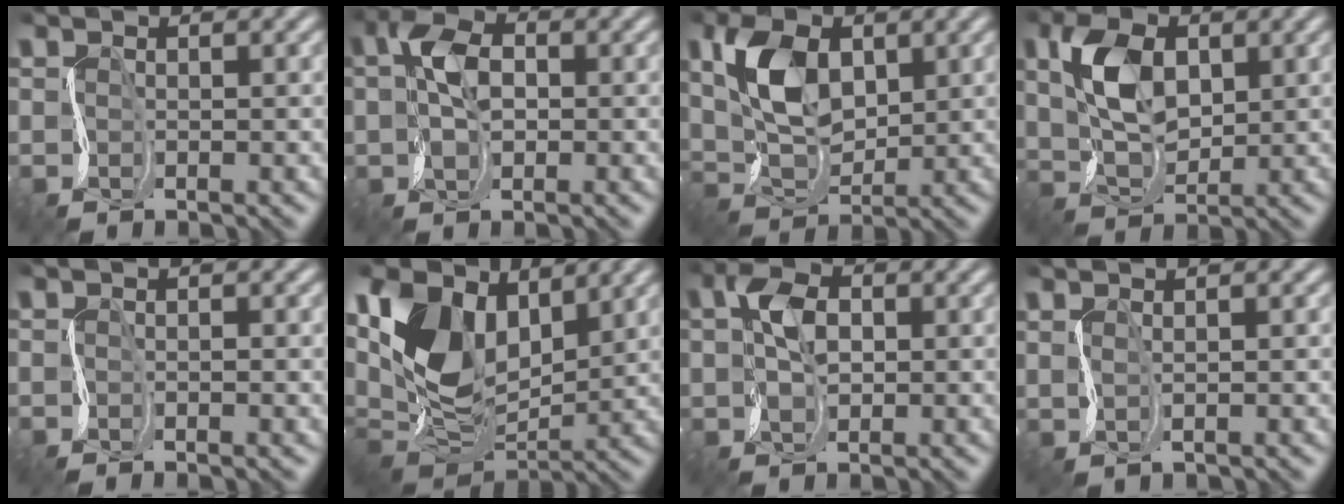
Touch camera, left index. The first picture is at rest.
{"total": 4.2, "force": [0.4, 2.5, 3.3], "torque": [-0.065, 0.013, -0.005]}
{"total": 6.0, "force": [2.2, 3.4, 4.4], "torque": [-0.094, 0.010, 0.036]}
{"total": 5.4, "force": [1.9, 3.1, 4.0], "torque": [-0.089, 0.010, 0.032]}
{"total": 1.3, "force": [-0.5, 0.2, 1.2], "torque": [-0.014, -0.004, -0.008]}
{"total": 8.6, "force": [3.4, 5.4, 5.7], "torque": [-0.137, -0.001, 0.060]}
{"total": 3.4, "force": [0.8, 2.2, 2.5], "torque": [-0.052, 0.012, 0.006]}
{"total": 1.2, "force": [0.8, 0.3, 0.9], "torque": [-0.016, 0.006, 0.006]}